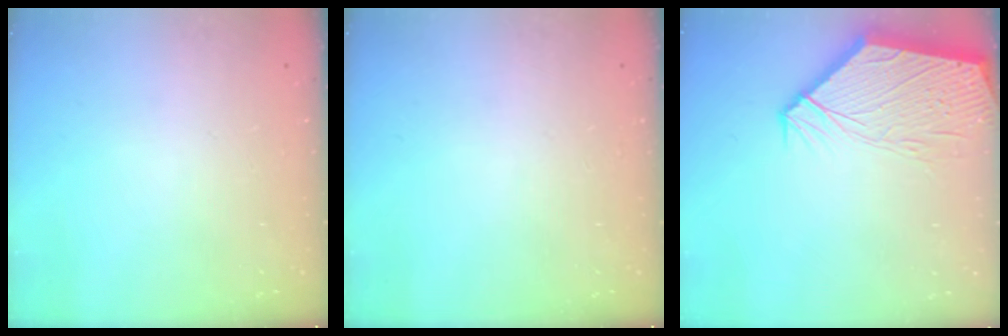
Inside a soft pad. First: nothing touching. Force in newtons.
{"total": 0.0}
{"total": 13.0, "press": 12.9, "slide": 1.9}